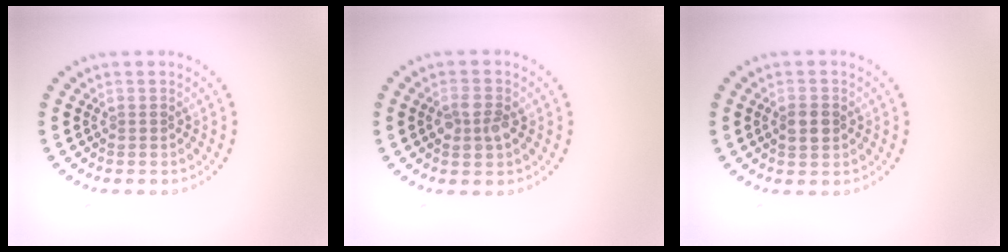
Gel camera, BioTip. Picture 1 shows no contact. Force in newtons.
{"total": 2.4, "press": 2.4, "slide": 0.1}
{"total": 2.0, "press": 2.0, "slide": 0.2}